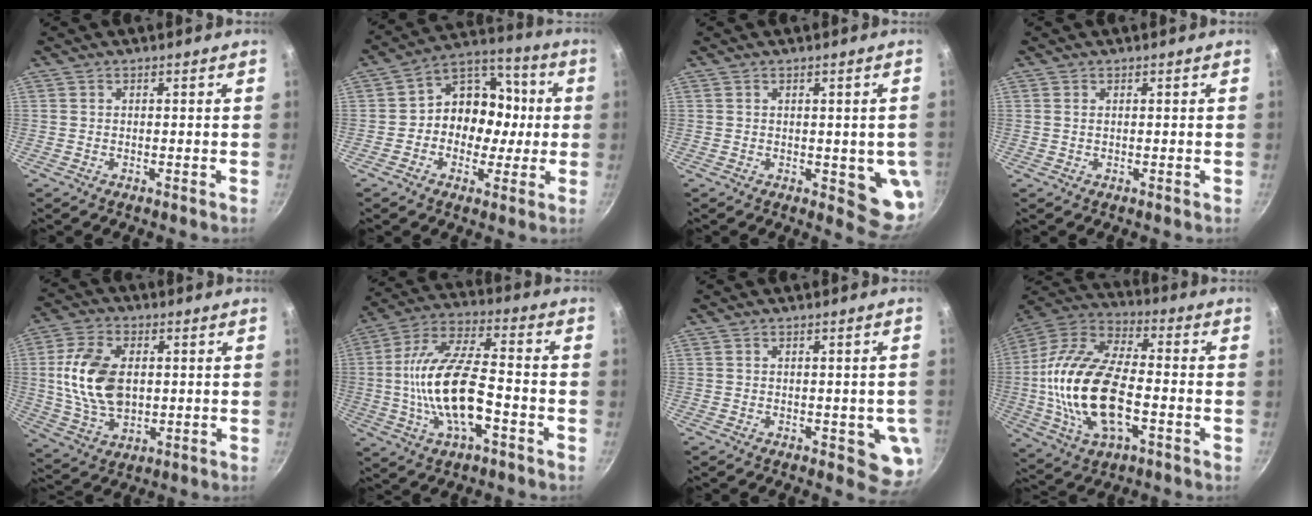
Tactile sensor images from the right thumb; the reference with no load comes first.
{"total": 13.1, "force": [-0.6, 10.8, 7.5], "torque": [-0.053, 0.036, -0.029]}
{"total": 7.6, "force": [-0.5, 3.4, 6.8], "torque": [-0.054, -0.011, -0.002]}
{"total": 0.6, "force": [0.2, 0.3, 0.4], "torque": [-0.008, 0.001, 0.003]}
{"total": 14.5, "force": [1.4, 9.2, 11.1], "torque": [-0.196, -0.004, 0.029]}
{"total": 17.5, "force": [-3.7, 7.2, 15.5], "torque": [-0.285, 0.033, -0.078]}
{"total": 6.4, "force": [-0.9, 3.0, 5.5], "torque": [-0.042, -0.003, -0.007]}
{"total": 22.1, "force": [-3.4, 11.3, 18.7], "torque": [-0.365, 0.029, -0.073]}